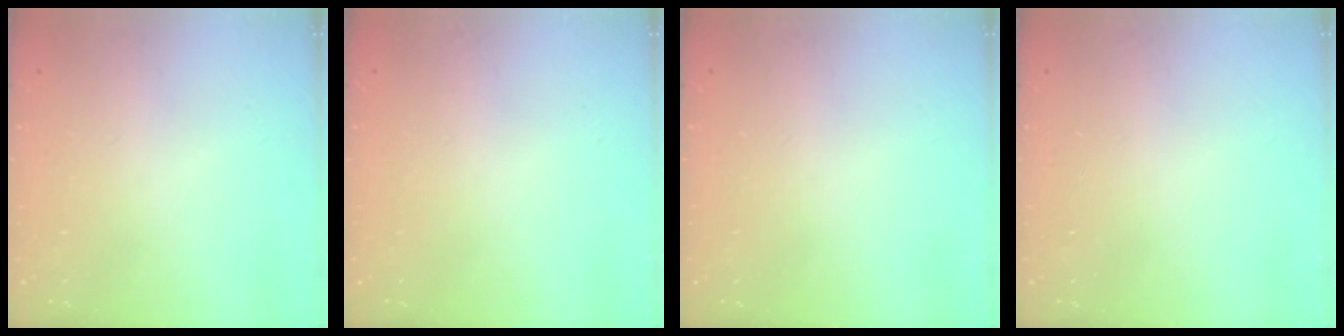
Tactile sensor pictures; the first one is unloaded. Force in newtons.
{"total": 0.0}
{"total": 0.0}
{"total": 0.0}